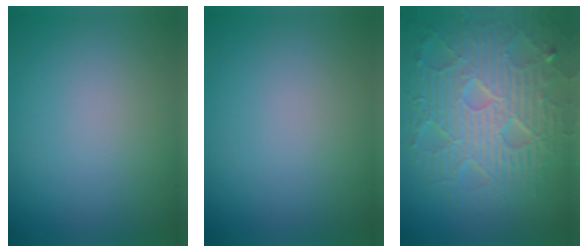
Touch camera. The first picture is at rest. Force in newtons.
{"total": 0.0}
{"total": 9.2, "press": 6.5, "slide": 6.5}